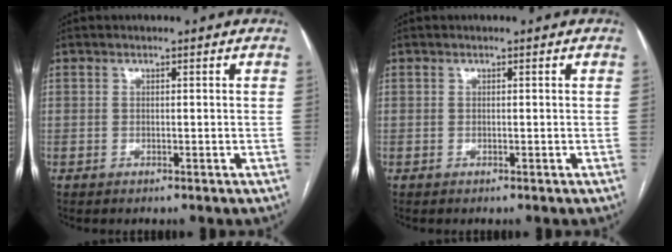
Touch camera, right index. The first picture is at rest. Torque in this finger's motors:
{"motor_torque": [0.01, 0.02, 0.00, 0.00]}